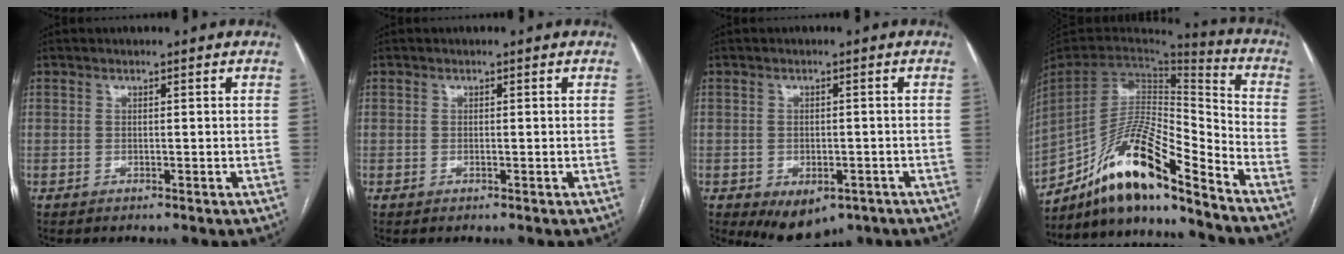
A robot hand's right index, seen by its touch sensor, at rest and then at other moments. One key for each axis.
{"total": 0.0}
{"total": 7.8, "fx": -4.7, "fy": 4.8, "fz": 4.1, "tx": -0.049, "ty": 0.001, "tz": -0.059}
{"total": 17.9, "fx": -13.9, "fy": 1.9, "fz": 11.1, "tx": -0.217, "ty": 0.011, "tz": -0.255}